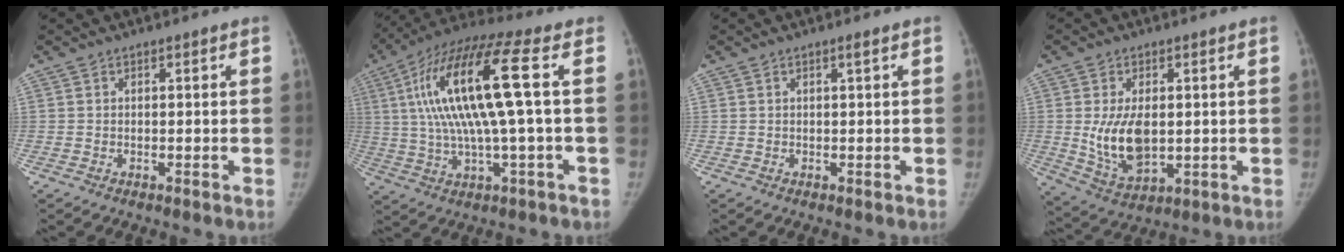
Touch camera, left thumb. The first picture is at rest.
{"total": 19.5, "force": [2.9, 3.3, 19.0], "torque": [-0.396, 0.028, 0.049]}
{"total": 0.6, "force": [0.3, 0.0, 0.5], "torque": [-0.010, 0.001, 0.005]}
{"total": 10.5, "force": [0.3, 6.0, 8.6], "torque": [-0.146, -0.013, 0.023]}